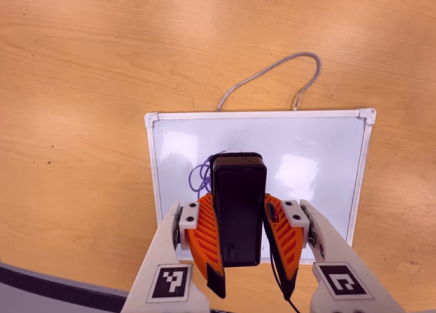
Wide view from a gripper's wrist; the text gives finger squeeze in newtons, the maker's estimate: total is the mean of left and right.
{"total": 7.6, "left": 6.5, "right": 8.8}